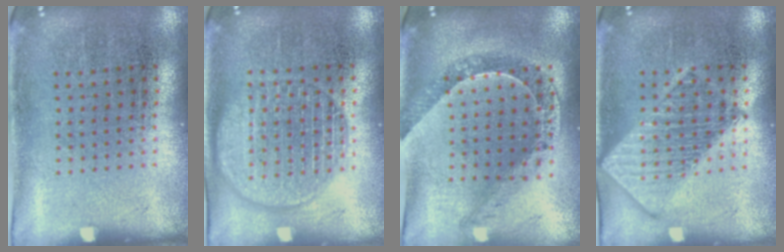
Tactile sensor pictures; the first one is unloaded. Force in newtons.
{"total": 2.1, "press": 2.1, "slide": 0.3}
{"total": 0.8, "press": 0.7, "slide": 0.1}
{"total": 2.9, "press": 2.9, "slide": 0.4}